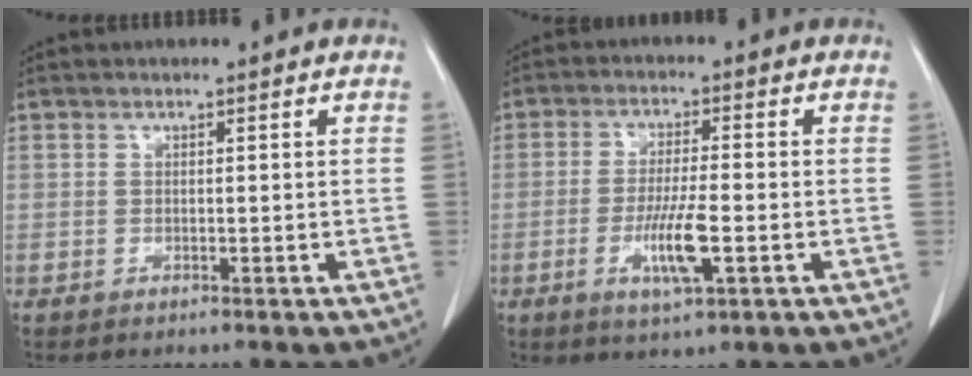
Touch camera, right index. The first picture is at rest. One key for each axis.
{"total": 7.3, "fx": -2.3, "fy": 0.7, "fz": 6.8, "tx": -0.130, "ty": -0.013, "tz": -0.040}